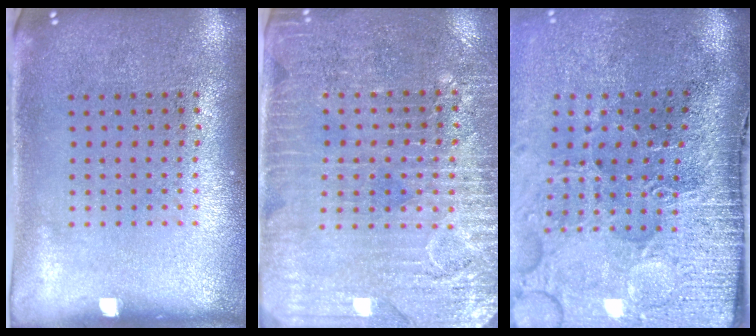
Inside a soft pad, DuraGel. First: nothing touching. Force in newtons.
{"total": 3.5, "press": 3.1, "slide": 1.4}
{"total": 5.1, "press": 4.1, "slide": 3.0}